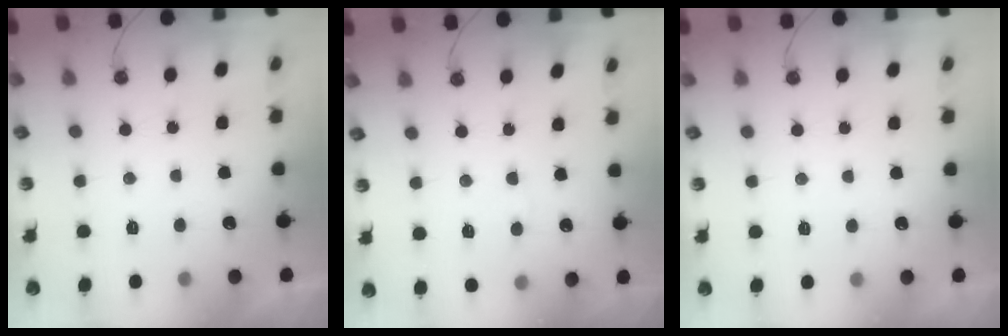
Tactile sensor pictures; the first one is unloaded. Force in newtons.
{"total": 5.3, "press": 5.2, "slide": 0.6}
{"total": 2.8, "press": 2.8, "slide": 0.3}